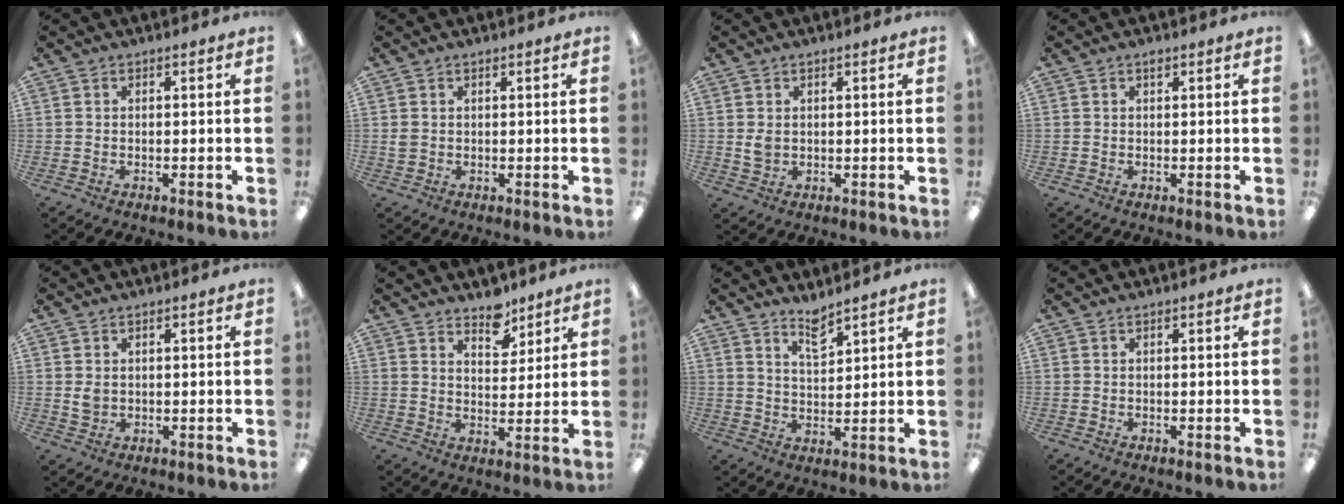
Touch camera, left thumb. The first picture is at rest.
{"total": 1.1, "force": [0.5, 0.8, 0.6], "torque": [-0.014, 0.003, 0.009]}
{"total": 2.3, "force": [0.8, 1.6, 1.4], "torque": [-0.029, 0.003, 0.015]}
{"total": 0.9, "force": [0.6, 0.3, 0.5], "torque": [-0.004, 0.000, 0.009]}
{"total": 2.2, "force": [0.8, 1.7, 1.1], "torque": [-0.024, 0.003, 0.014]}
{"total": 6.8, "force": [5.6, 3.2, 2.0], "torque": [-0.008, -0.038, 0.096]}
{"total": 5.1, "force": [4.5, 1.1, 2.1], "torque": [-0.036, -0.029, 0.079]}
{"total": 0.0}